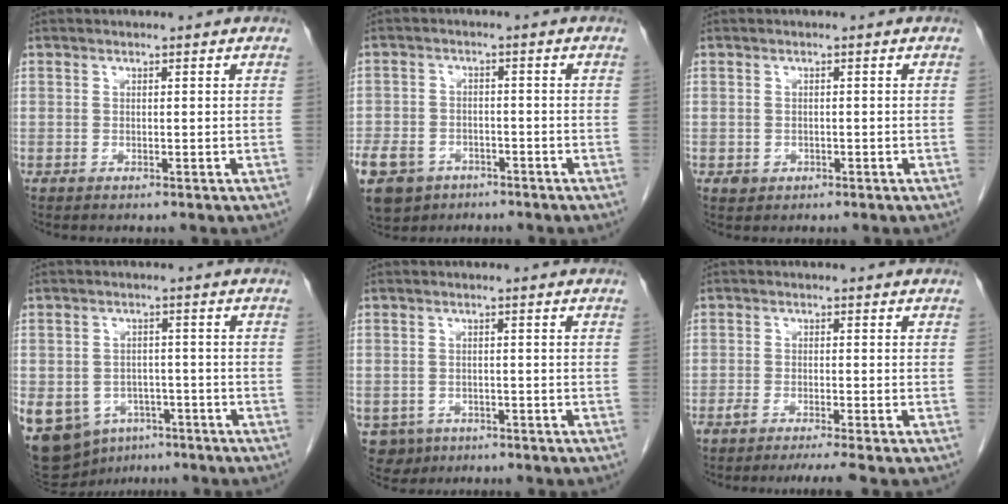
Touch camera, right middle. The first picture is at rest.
{"total": 12.7, "force": [-7.5, 8.9, 5.0], "torque": [-0.144, -0.003, -0.117]}
{"total": 1.3, "force": [-0.5, 1.2, 0.3], "torque": [-0.003, 0.004, -0.002]}
{"total": 20.4, "force": [-9.6, 15.8, 8.8], "torque": [-0.266, -0.001, -0.127]}
{"total": 4.1, "force": [-2.4, 3.3, 0.6], "torque": [-0.009, 0.003, -0.033]}
{"total": 4.3, "force": [-3.4, -0.5, 2.6], "torque": [-0.040, -0.007, -0.055]}